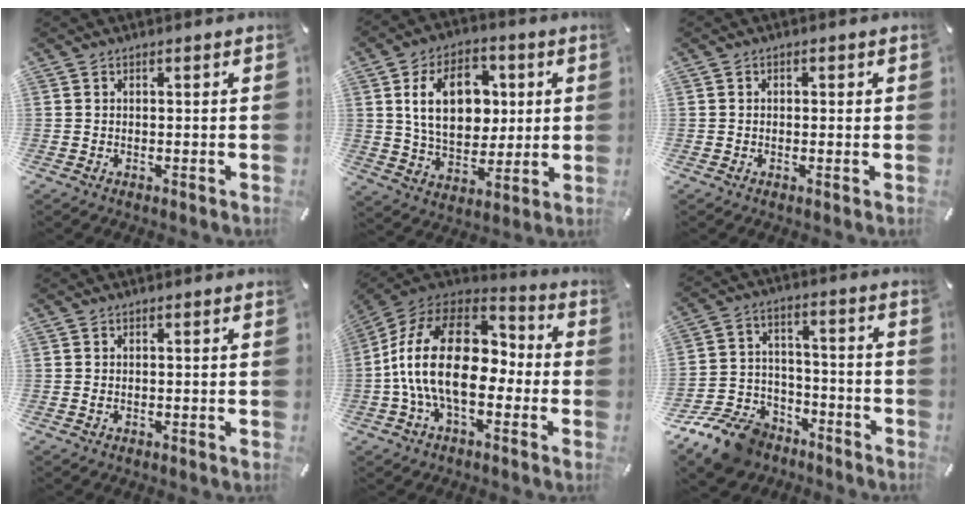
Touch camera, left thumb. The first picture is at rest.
{"total": 16.0, "force": [3.2, 11.3, 10.8], "torque": [-0.183, 0.012, 0.056]}
{"total": 1.0, "force": [-0.3, 0.8, 0.6], "torque": [-0.011, 0.004, -0.007]}
{"total": 0.8, "force": [-0.2, 0.4, 0.6], "torque": [-0.012, -0.001, -0.004]}
{"total": 22.7, "force": [-2.4, 13.7, 18.0], "torque": [-0.355, 0.028, -0.034]}
{"total": 13.7, "force": [-10.0, 8.1, 4.7], "torque": [-0.089, 0.062, -0.174]}